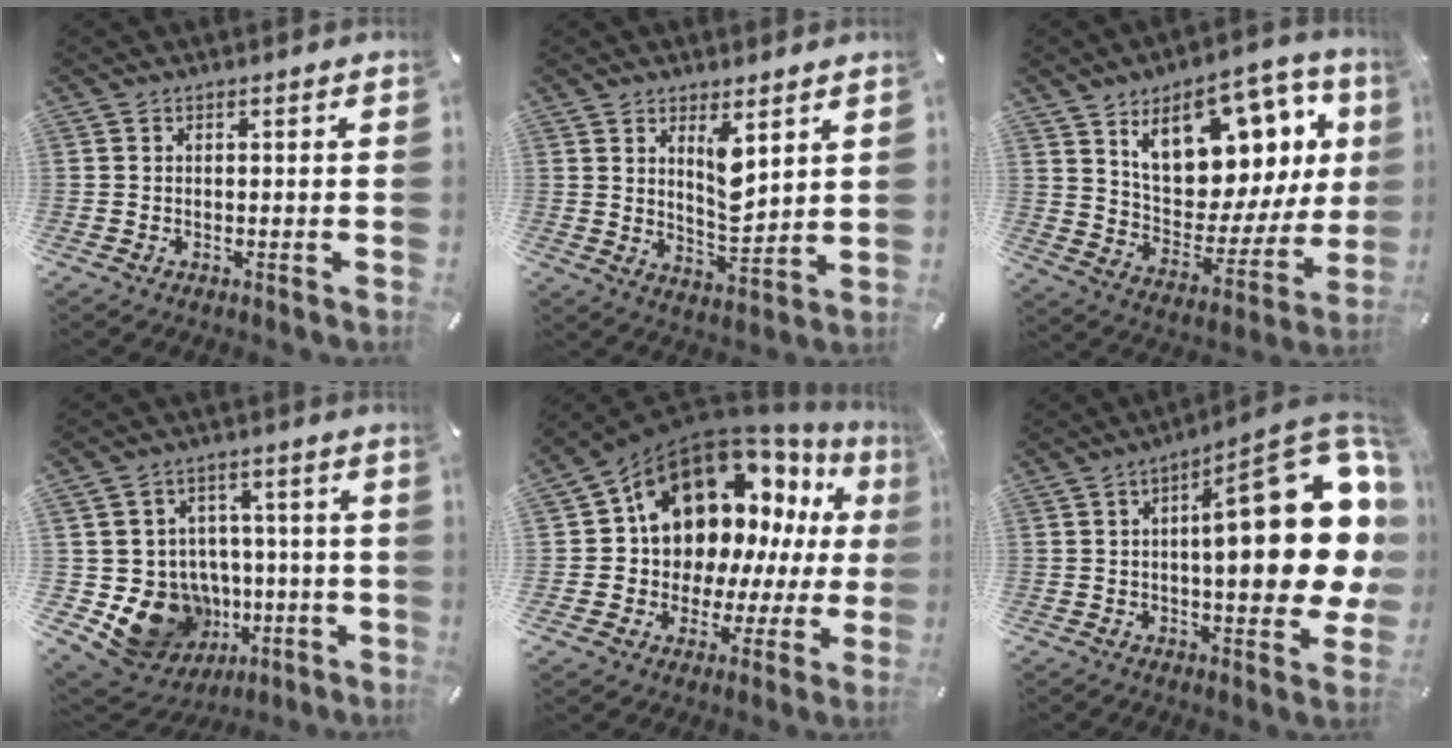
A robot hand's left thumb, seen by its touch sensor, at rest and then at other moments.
{"total": 8.4, "force": [4.6, 3.8, 5.9], "torque": [-0.089, -0.032, 0.079]}
{"total": 17.3, "force": [9.6, 10.3, 10.1], "torque": [-0.139, -0.080, 0.165]}
{"total": 15.0, "force": [-4.4, 13.2, 5.6], "torque": [-0.093, 0.011, -0.052]}
{"total": 16.3, "force": [9.0, 11.0, 7.9], "torque": [-0.122, -0.089, 0.163]}
{"total": 28.2, "force": [5.8, 10.0, 25.7], "torque": [-0.347, -0.044, 0.098]}